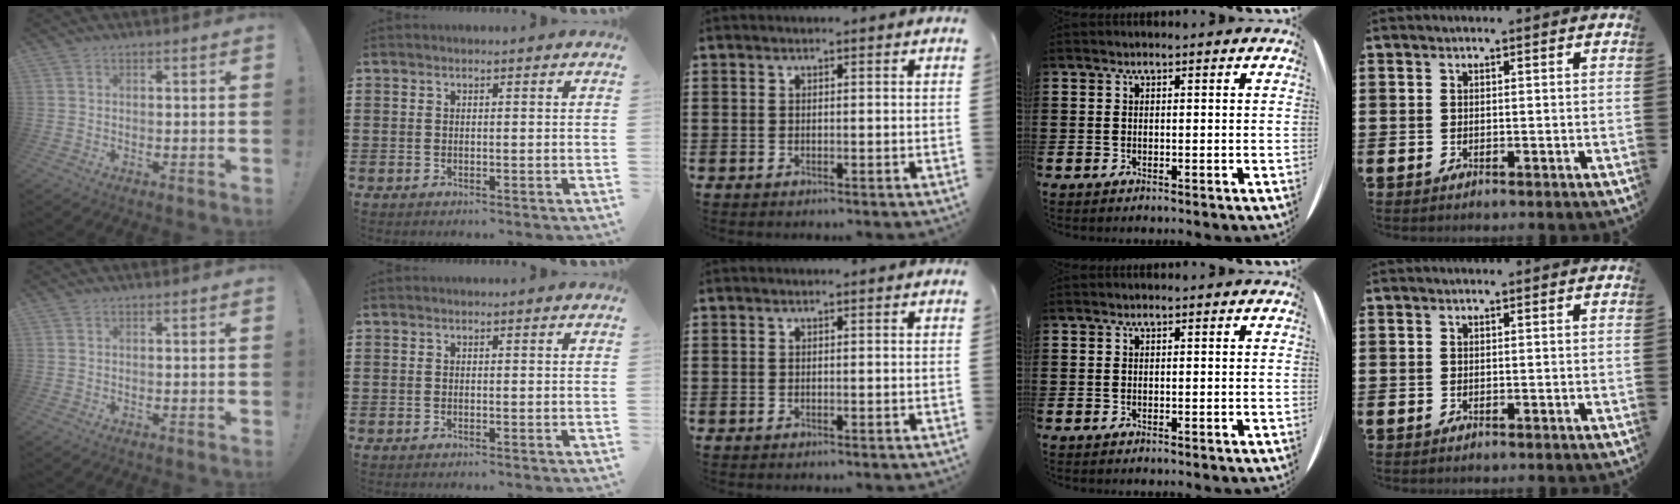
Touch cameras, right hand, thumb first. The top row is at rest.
{}